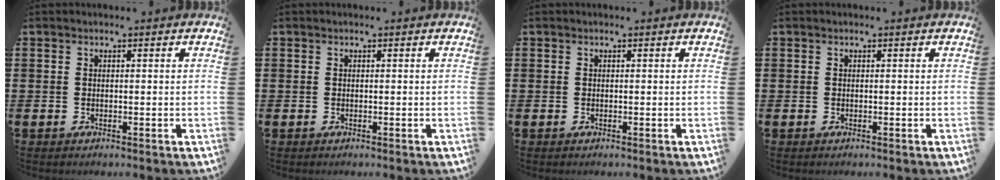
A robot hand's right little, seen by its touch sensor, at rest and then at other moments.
{"total": 0.0}
{"total": 0.0}
{"total": 0.0}